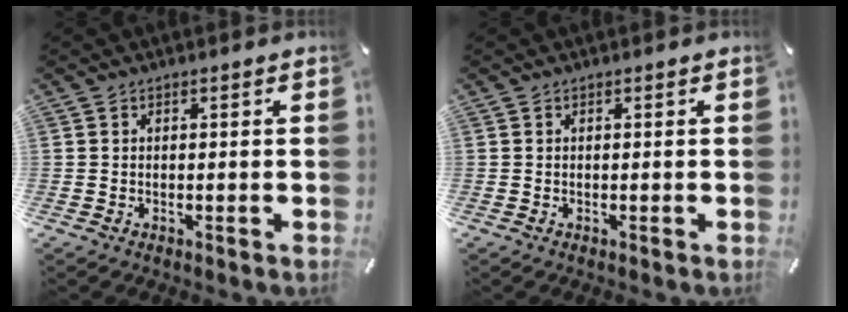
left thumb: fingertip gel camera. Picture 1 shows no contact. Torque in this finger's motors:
{"motor_torque": [-0.03, -0.02, 0.02, 0.02, 0.00]}